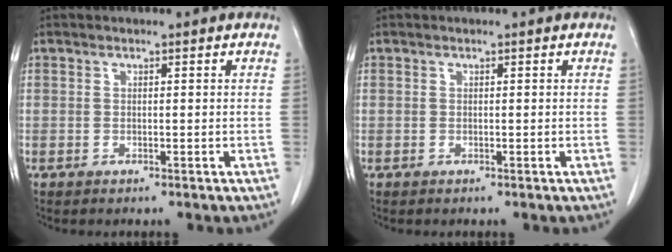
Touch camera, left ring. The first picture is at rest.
{"total": 0.0}